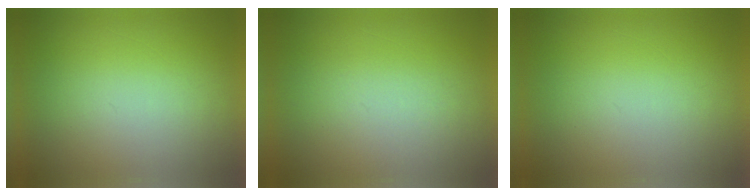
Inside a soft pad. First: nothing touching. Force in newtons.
{"total": 4.8}
{"total": 0.0}